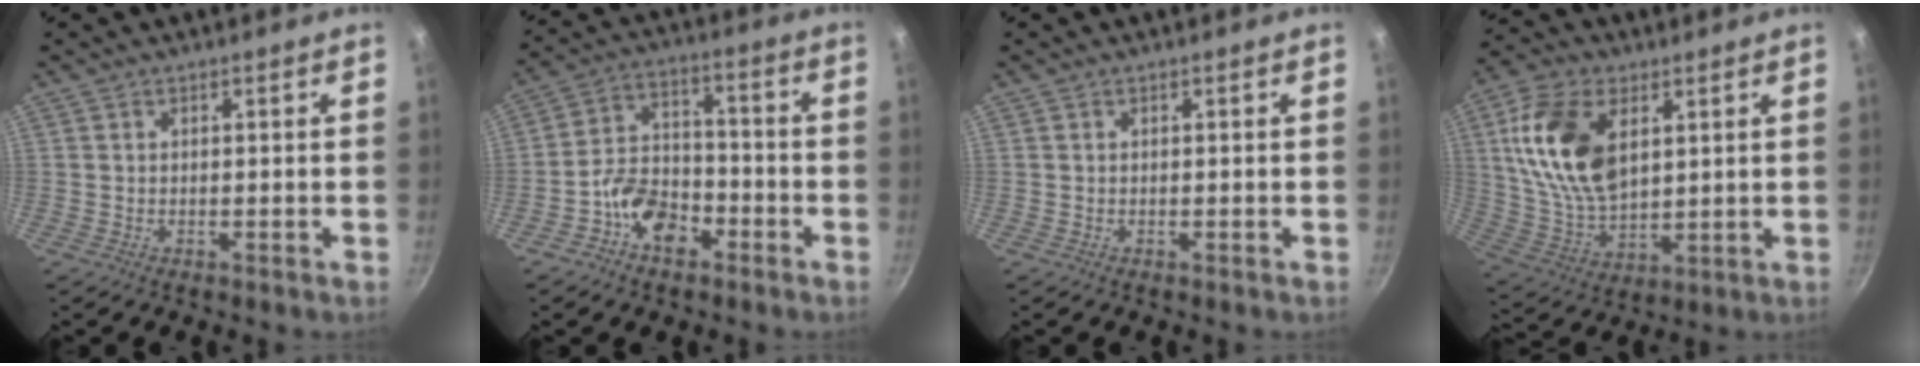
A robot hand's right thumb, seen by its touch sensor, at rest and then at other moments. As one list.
[{"total": 9.9, "force": [-5.2, 6.2, 5.7], "torque": [-0.074, 0.049, -0.102]}, {"total": 0.0}, {"total": 17.5, "force": [5.1, 10.6, 13.0], "torque": [-0.231, -0.012, 0.106]}]